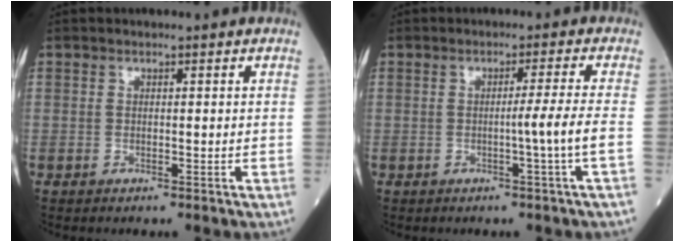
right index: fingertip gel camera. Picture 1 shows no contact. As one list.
[{"total": 3.8, "force": [-1.0, -1.8, 3.2], "torque": [-0.049, -0.004, -0.017]}]